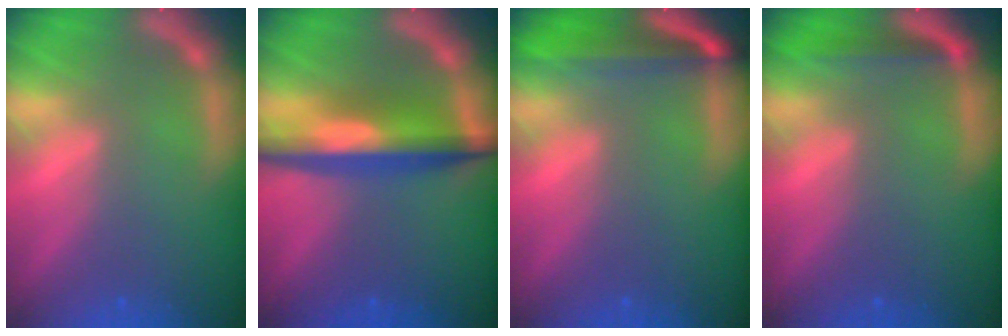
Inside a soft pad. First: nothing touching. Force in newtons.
{"total": 7.1}
{"total": 6.0}
{"total": 2.5}